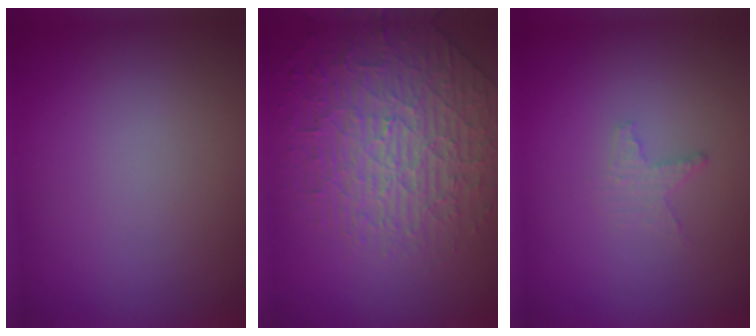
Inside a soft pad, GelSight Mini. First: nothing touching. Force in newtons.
{"total": 5.3, "press": 4.8, "slide": 2.2}
{"total": 1.2, "press": 1.2, "slide": 0.4}